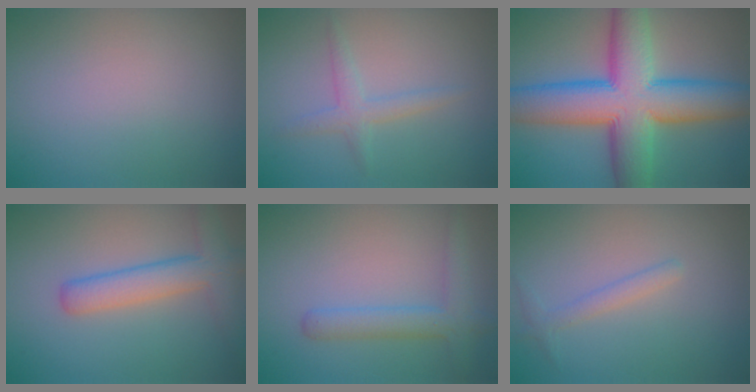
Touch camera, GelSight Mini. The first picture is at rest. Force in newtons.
{"total": 1.8, "press": 1.8, "slide": 0.1}
{"total": 12.1, "press": 12.1, "slide": 0.4}
{"total": 4.2, "press": 4.2, "slide": 0.2}
{"total": 3.0, "press": 3.0, "slide": 0.2}
{"total": 1.4, "press": 1.4, "slide": 0.1}